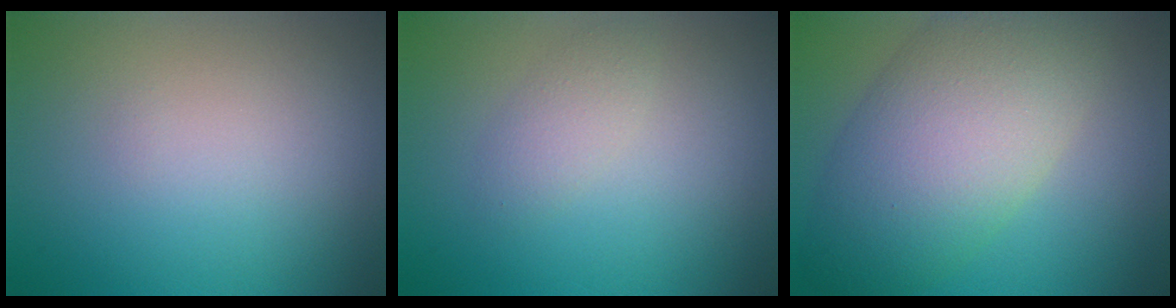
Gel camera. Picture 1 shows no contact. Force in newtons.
{"total": 1.6, "press": 1.6, "slide": 0.1}
{"total": 9.6, "press": 9.6, "slide": 0.7}